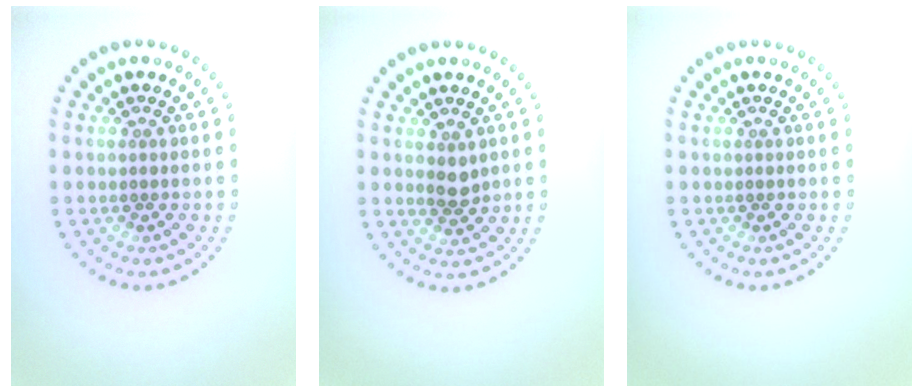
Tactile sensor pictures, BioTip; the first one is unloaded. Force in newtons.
{"total": 1.5, "press": 1.4, "slide": 0.5}
{"total": 0.0}